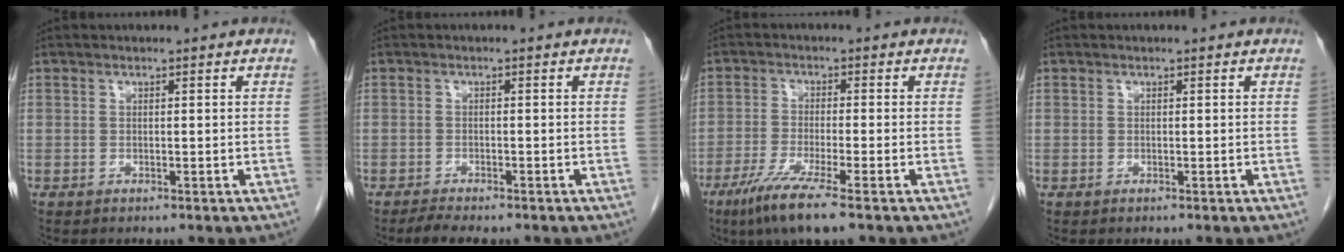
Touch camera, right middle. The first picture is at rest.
{"total": 3.0, "force": [-2.5, 0.6, 1.5], "torque": [-0.028, -0.007, -0.039]}
{"total": 7.8, "force": [-5.0, -0.3, 5.9], "torque": [-0.114, -0.024, -0.091]}
{"total": 0.0}